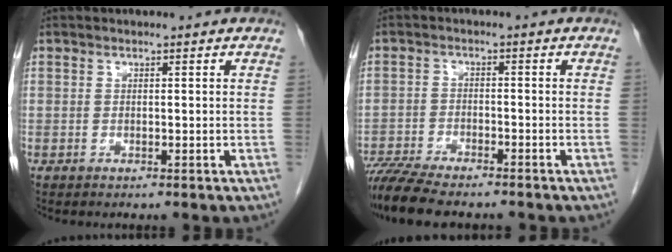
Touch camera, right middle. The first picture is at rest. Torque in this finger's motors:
{"motor_torque": [1.22, -0.92, 0.13, 0.12]}